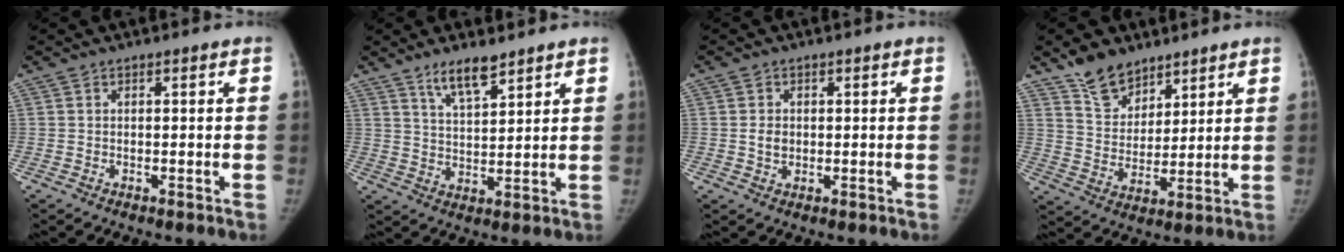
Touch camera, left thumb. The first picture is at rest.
{"total": 6.9, "force": [5.2, 2.0, 4.1], "torque": [-0.059, -0.037, 0.095]}
{"total": 2.7, "force": [0.2, 2.2, 1.4], "torque": [-0.014, 0.001, 0.006]}
{"total": 9.9, "force": [7.5, 5.7, 3.2], "torque": [-0.025, -0.050, 0.141]}